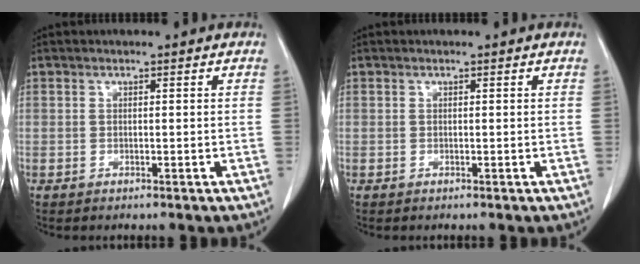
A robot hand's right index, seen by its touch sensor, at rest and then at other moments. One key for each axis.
{"total": 0.0}